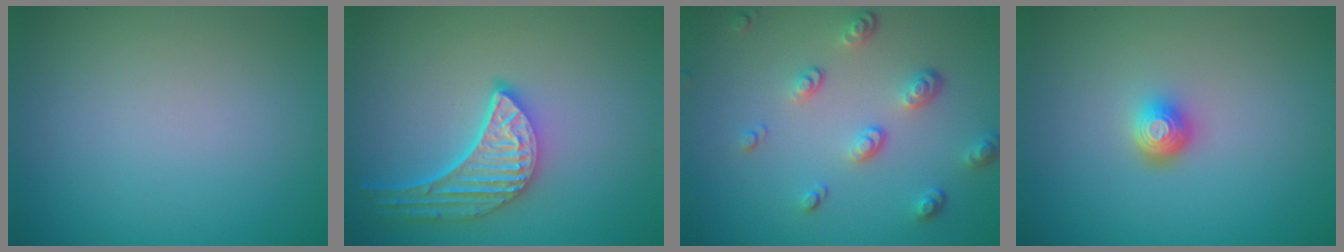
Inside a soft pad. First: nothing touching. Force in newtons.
{"total": 5.4, "press": 4.3, "slide": 3.3}
{"total": 3.4, "press": 2.6, "slide": 2.3}
{"total": 2.1, "press": 1.5, "slide": 1.5}